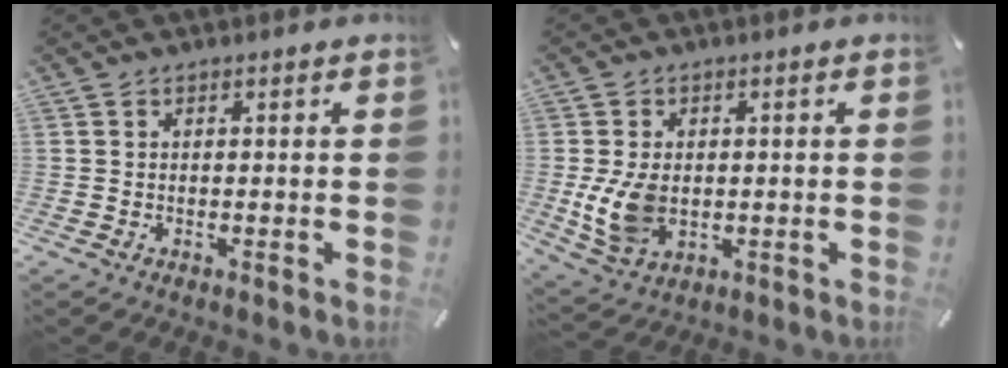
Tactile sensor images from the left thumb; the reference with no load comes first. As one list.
[{"total": 9.3, "force": [-0.6, 6.7, 6.4], "torque": [-0.132, -0.004, -0.010]}]